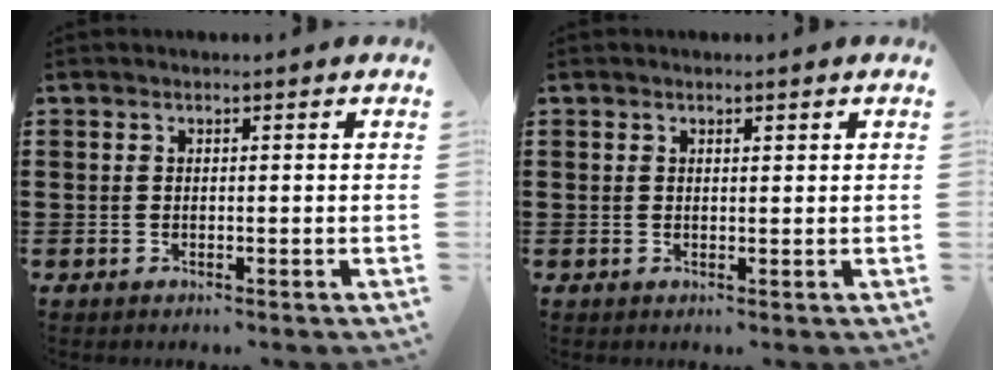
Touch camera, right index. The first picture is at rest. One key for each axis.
{"total": 0.6, "fx": 0.4, "fy": 0.2, "fz": 0.4, "tx": -0.009, "ty": 0.002, "tz": 0.008}